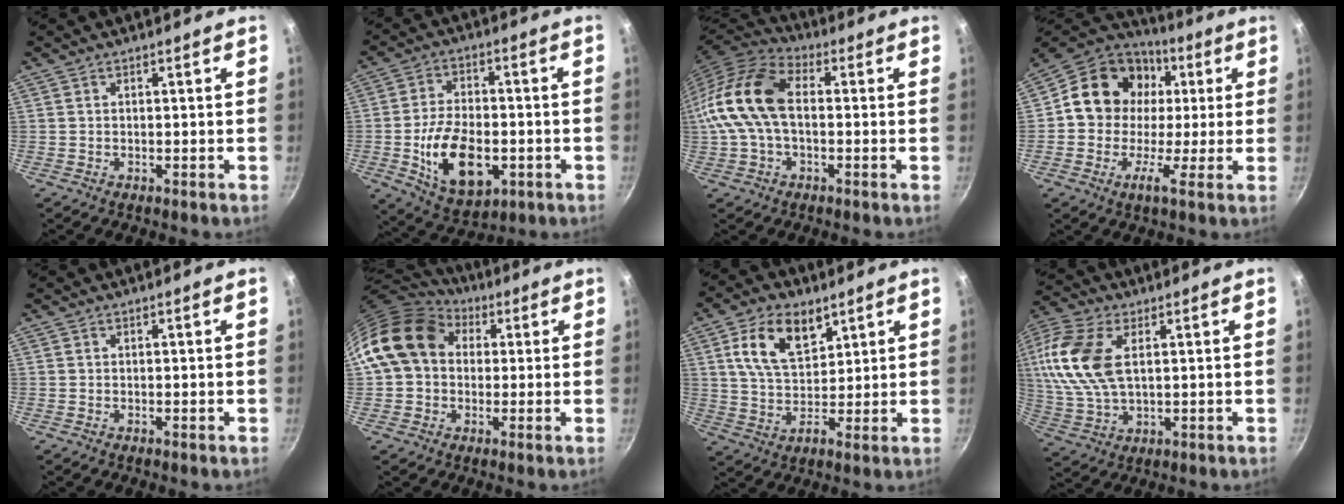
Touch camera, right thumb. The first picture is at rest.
{"total": 15.2, "force": [-3.5, 8.9, 11.9], "torque": [-0.190, 0.010, -0.049]}
{"total": 15.3, "force": [0.1, 9.4, 12.0], "torque": [-0.227, 0.038, -0.016]}
{"total": 15.1, "force": [2.3, 12.7, 7.8], "torque": [-0.106, 0.019, 0.010]}
{"total": 0.0}
{"total": 15.5, "force": [3.7, 12.2, 8.8], "torque": [-0.136, 0.029, 0.052]}
{"total": 11.2, "force": [5.1, 6.8, 7.3], "torque": [-0.106, -0.016, 0.089]}
{"total": 17.0, "force": [4.1, 9.9, 13.2], "torque": [-0.283, 0.005, 0.079]}